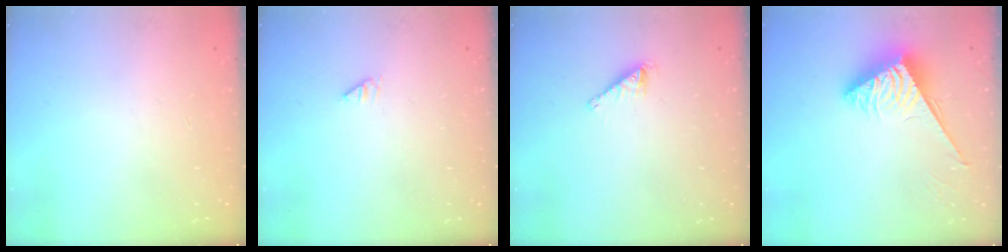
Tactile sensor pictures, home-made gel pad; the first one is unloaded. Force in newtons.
{"total": 0.0}
{"total": 2.1, "press": 2.1, "slide": 0.1}
{"total": 3.8, "press": 3.7, "slide": 0.4}